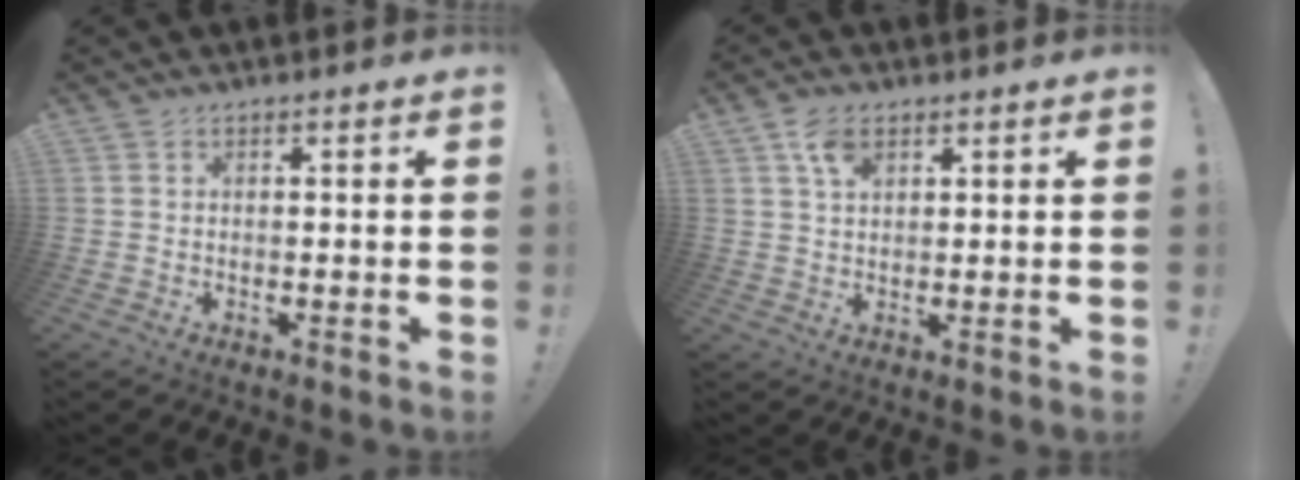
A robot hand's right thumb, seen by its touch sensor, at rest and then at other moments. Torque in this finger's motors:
{"motor_torque": [0.66, 1.12, 0.28, -0.29, 0.00]}